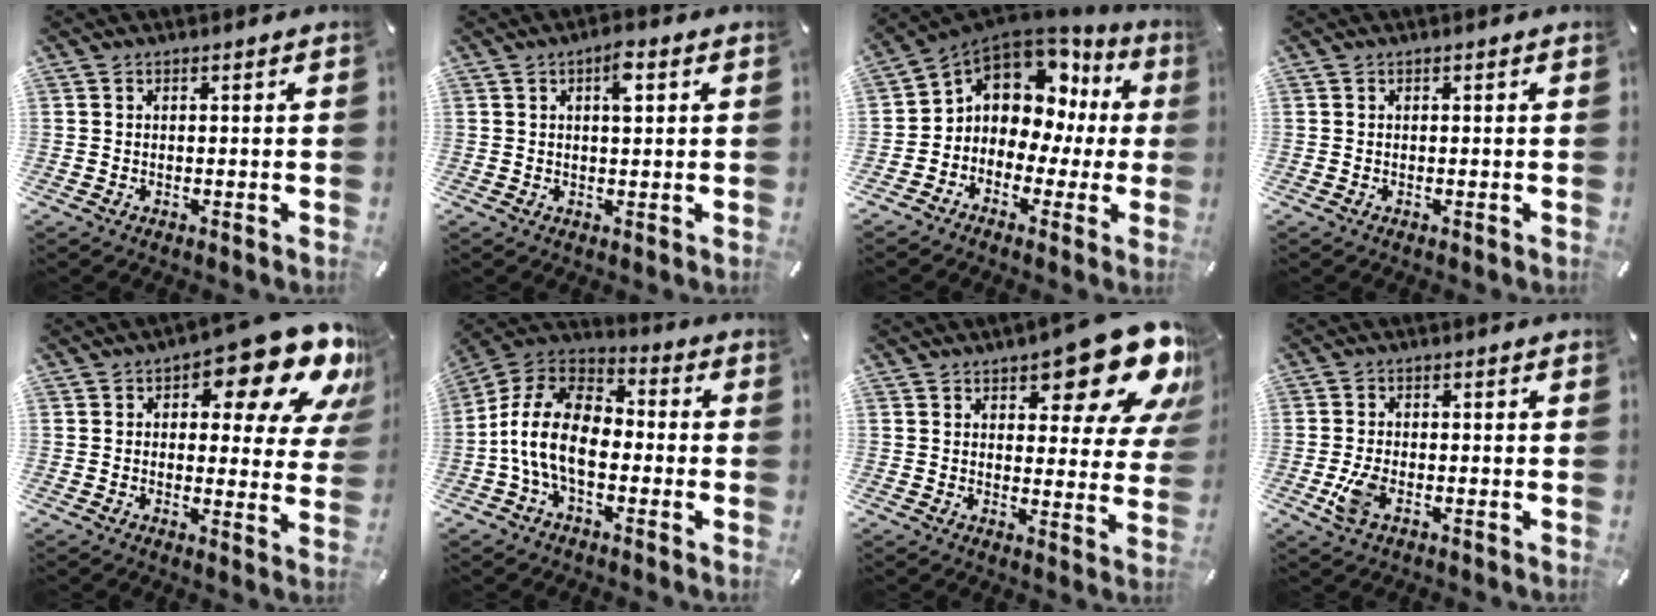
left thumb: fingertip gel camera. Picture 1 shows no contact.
{"total": 4.2, "force": [1.4, 1.6, 3.6], "torque": [-0.054, 0.000, 0.016]}
{"total": 9.6, "force": [4.3, 7.7, 3.7], "torque": [-0.070, -0.047, 0.078]}
{"total": 0.0}
{"total": 16.8, "force": [10.1, 6.7, 11.7], "torque": [-0.150, -0.072, 0.164]}
{"total": 14.4, "force": [-4.8, 8.9, 10.2], "torque": [-0.212, 0.031, -0.091]}
{"total": 16.9, "force": [10.9, 6.6, 11.0], "torque": [-0.132, -0.079, 0.179]}
{"total": 5.3, "force": [-1.7, 2.9, 4.1], "torque": [-0.093, 0.000, -0.033]}